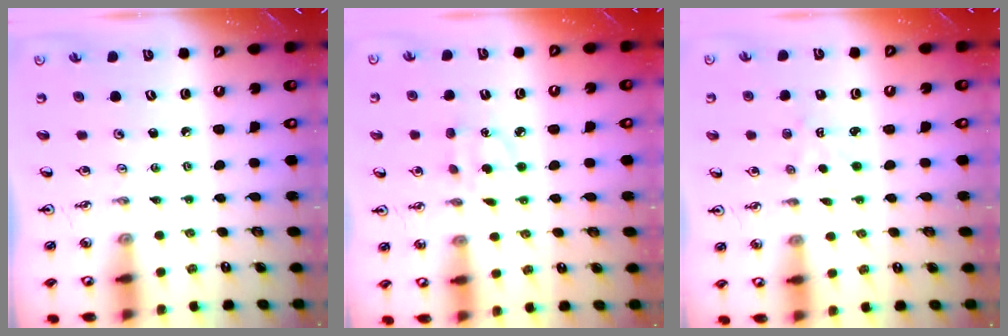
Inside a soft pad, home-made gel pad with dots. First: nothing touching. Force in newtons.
{"total": 5.6, "press": 5.5, "slide": 0.6}
{"total": 1.3, "press": 1.3, "slide": 0.2}